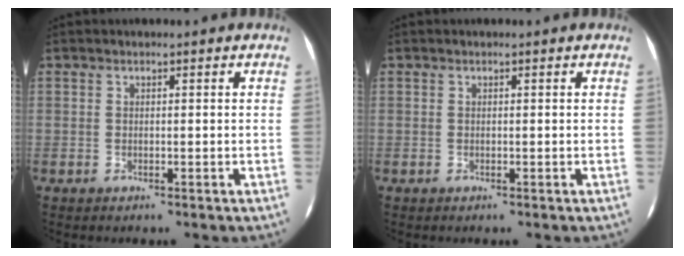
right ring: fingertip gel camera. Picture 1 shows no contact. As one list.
[{"total": 0.0}]